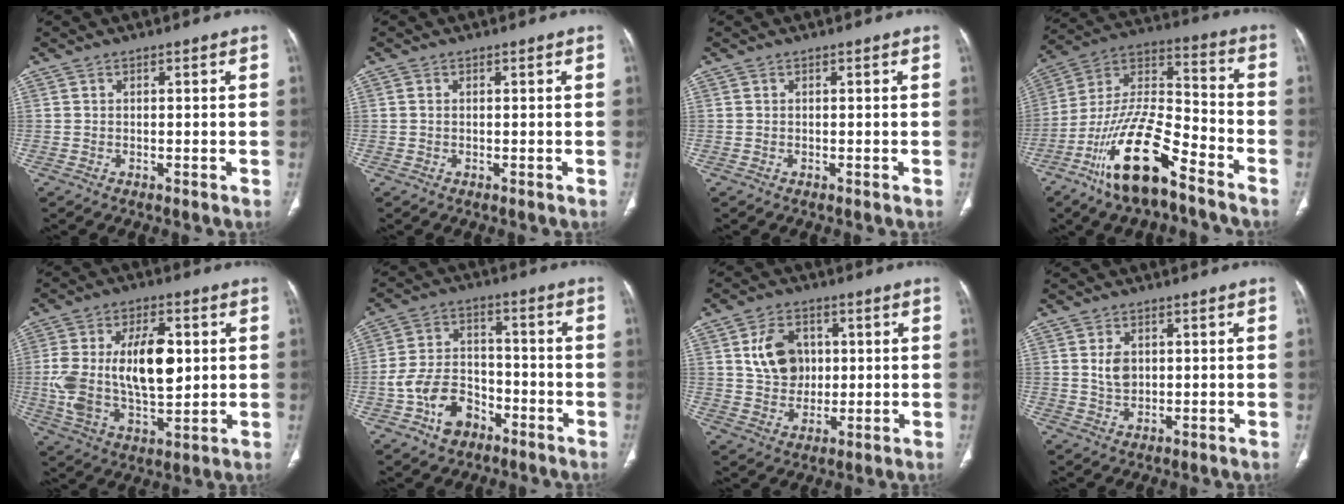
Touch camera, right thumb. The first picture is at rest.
{"total": 0.5, "force": [0.0, 0.3, 0.4], "torque": [-0.011, -0.001, 0.000]}
{"total": 0.0}
{"total": 19.2, "force": [-11.7, 6.1, 13.9], "torque": [-0.261, 0.072, -0.220]}
{"total": 18.1, "force": [1.9, 9.2, 15.5], "torque": [-0.271, -0.002, 0.041]}
{"total": 10.7, "force": [-5.1, 7.4, 5.8], "torque": [-0.091, 0.040, -0.088]}
{"total": 9.7, "force": [2.2, 7.6, 5.6], "torque": [-0.065, -0.007, 0.043]}
{"total": 3.8, "force": [0.9, 2.6, 2.6], "torque": [-0.039, -0.008, 0.021]}